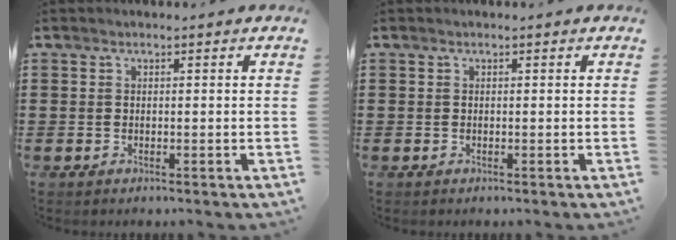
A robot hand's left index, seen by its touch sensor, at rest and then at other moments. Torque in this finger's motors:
{"motor_torque": [-0.01, -0.01, 0.00, 0.00]}